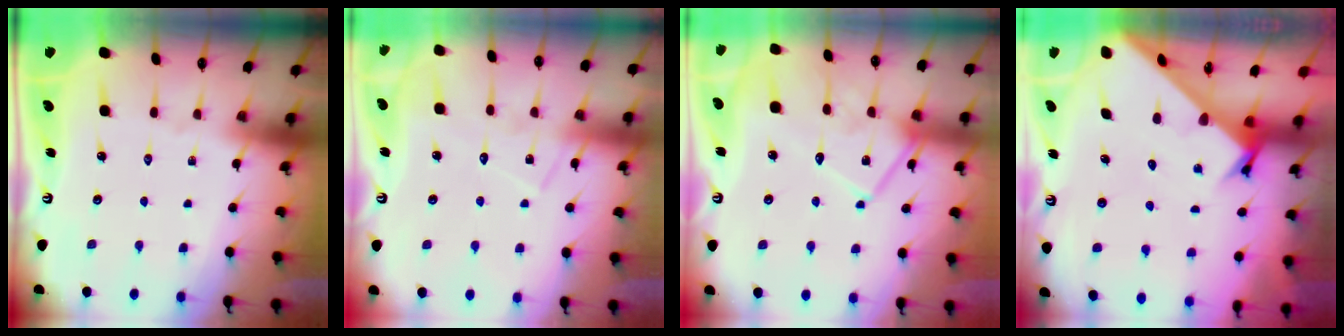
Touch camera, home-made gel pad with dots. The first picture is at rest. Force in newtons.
{"total": 8.7, "press": 8.7, "slide": 0.5}
{"total": 11.9, "press": 11.8, "slide": 0.6}
{"total": 2.3, "press": 2.3, "slide": 0.2}